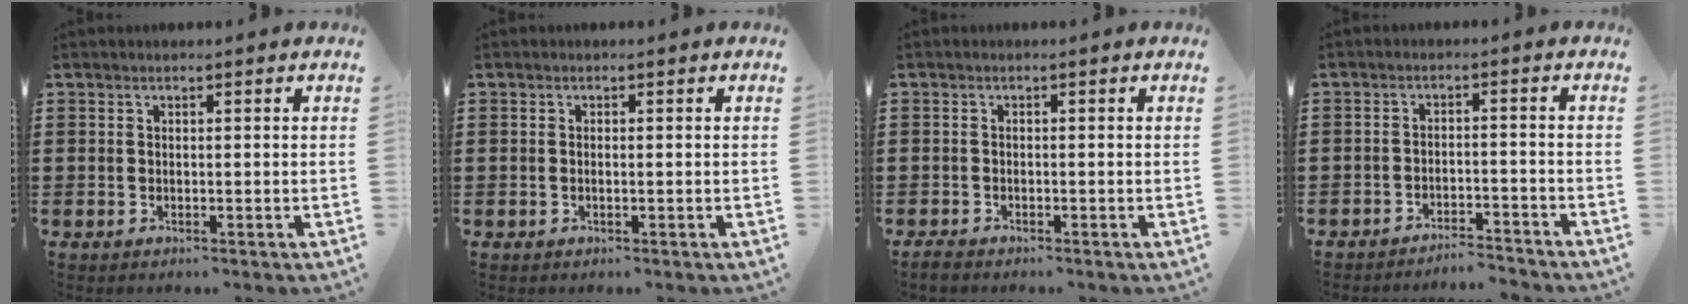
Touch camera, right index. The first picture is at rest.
{"total": 0.0}
{"total": 1.2, "force": [-1.1, 0.3, 0.2], "torque": [-0.008, -0.002, -0.022]}
{"total": 3.3, "force": [-3.3, 0.0, 0.2], "torque": [-0.010, -0.003, -0.070]}